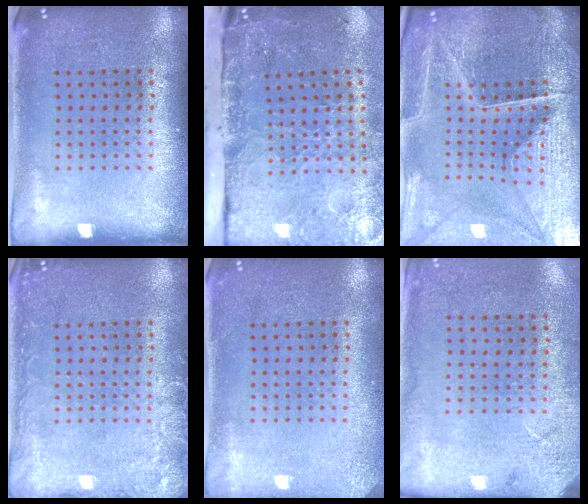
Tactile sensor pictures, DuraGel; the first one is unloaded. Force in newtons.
{"total": 5.0, "press": 3.7, "slide": 3.4}
{"total": 5.4, "press": 5.1, "slide": 1.7}
{"total": 2.6, "press": 2.6, "slide": 0.3}
{"total": 1.9, "press": 1.9, "slide": 0.2}
{"total": 2.7, "press": 2.2, "slide": 1.5}